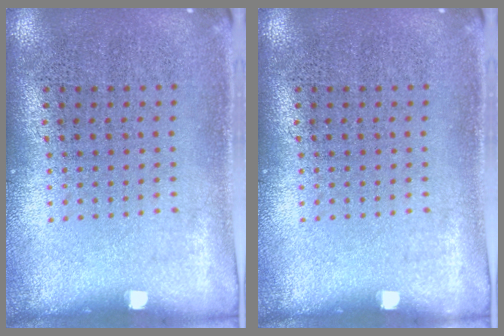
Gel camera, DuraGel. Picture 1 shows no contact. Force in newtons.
{"total": 0.0}